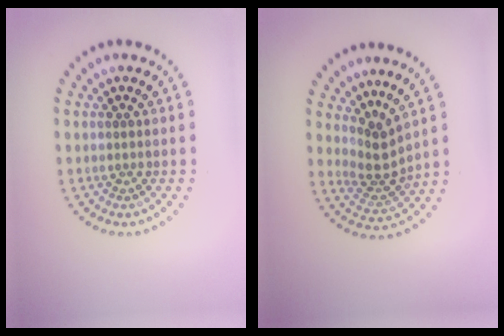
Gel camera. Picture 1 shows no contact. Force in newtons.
{"total": 3.0, "press": 2.0, "slide": 2.2}